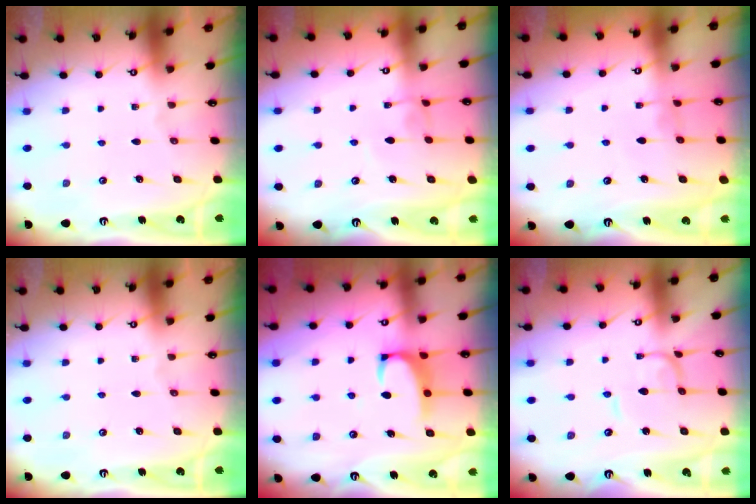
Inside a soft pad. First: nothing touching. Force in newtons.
{"total": 1.5, "press": 1.5, "slide": 0.4}
{"total": 1.9, "press": 1.9, "slide": 0.3}
{"total": 0.0}
{"total": 2.5, "press": 2.4, "slide": 0.8}
{"total": 1.7, "press": 1.7, "slide": 0.2}